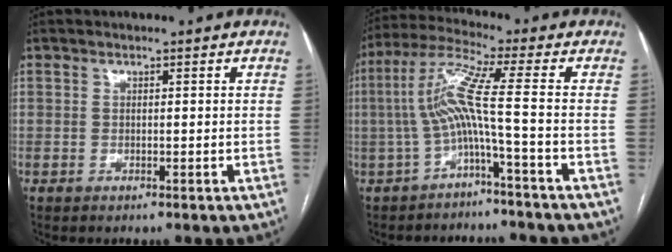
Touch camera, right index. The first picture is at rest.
{"total": 7.8, "force": [-2.1, -1.7, 7.4], "torque": [-0.157, 0.023, -0.040]}